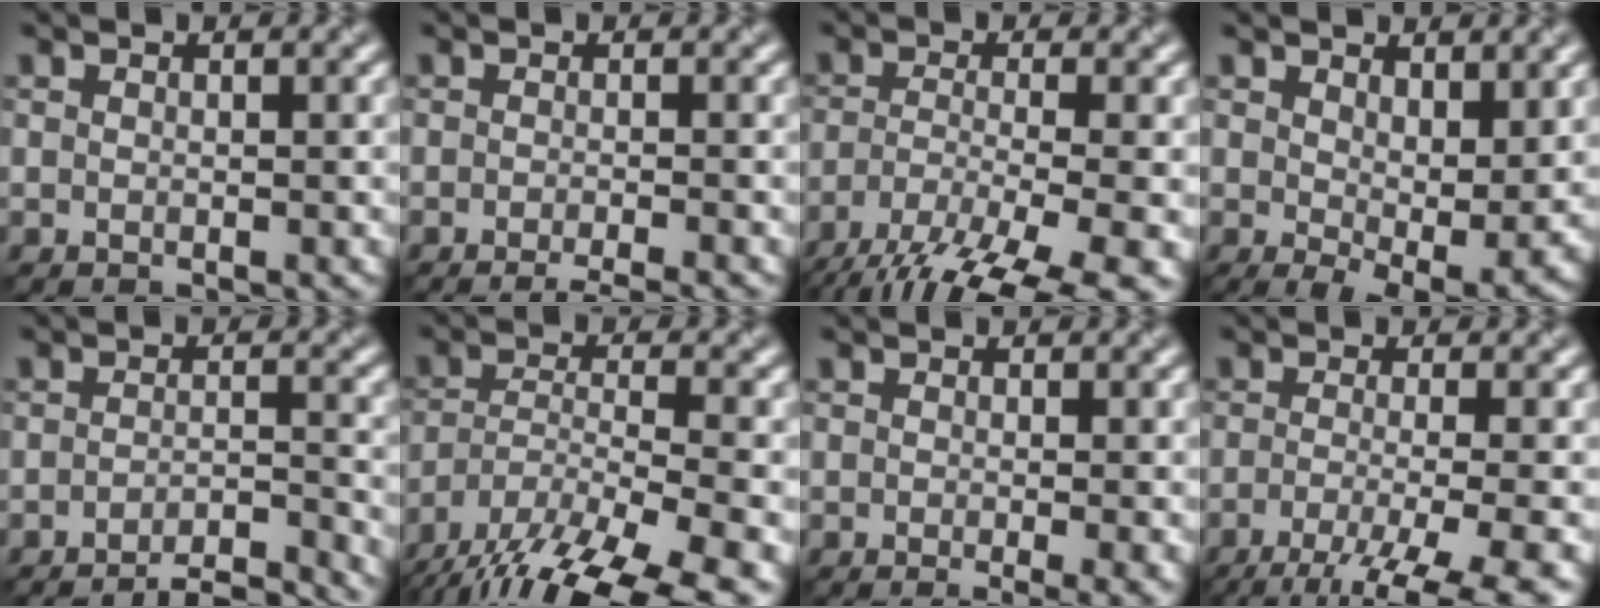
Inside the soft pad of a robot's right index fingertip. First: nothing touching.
{"total": 3.5, "force": [-2.7, 0.5, 2.1], "torque": [-0.023, -0.005, -0.039]}
{"total": 10.8, "force": [-7.9, 3.0, 6.7], "torque": [-0.138, -0.032, -0.119]}
{"total": 5.6, "force": [0.3, 2.8, 4.8], "torque": [-0.089, -0.023, 0.019]}
{"total": 6.5, "force": [-5.7, 0.8, 2.8], "torque": [-0.037, 0.006, -0.082]}
{"total": 14.8, "force": [-11.4, 4.9, 8.0], "torque": [-0.170, -0.043, -0.165]}
{"total": 3.9, "force": [-1.4, 1.3, 3.3], "torque": [-0.041, -0.011, -0.008]}
{"total": 8.1, "force": [-4.7, 1.8, 6.4], "torque": [-0.101, -0.013, -0.076]}